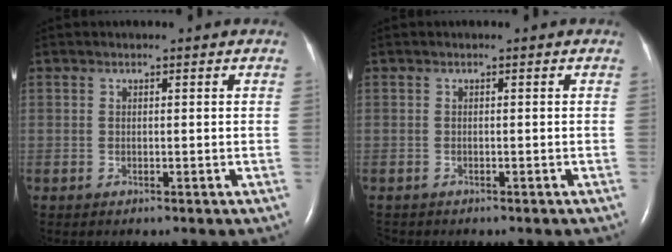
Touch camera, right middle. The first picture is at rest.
{"total": 0.8, "force": [-0.8, 0.3, 0.1], "torque": [-0.004, -0.002, -0.009]}